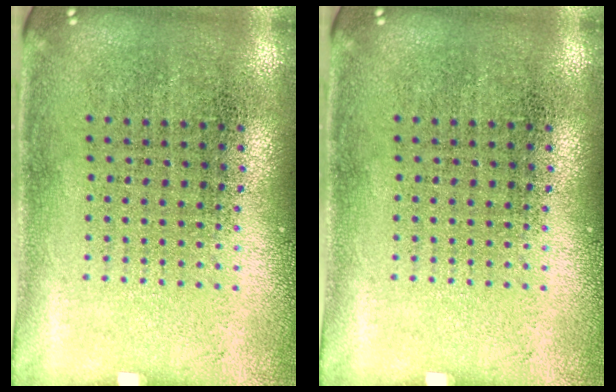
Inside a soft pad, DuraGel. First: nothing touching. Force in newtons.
{"total": 0.0}